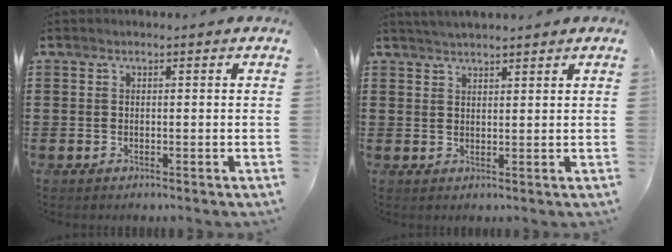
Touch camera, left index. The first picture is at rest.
{"total": 2.2, "force": [2.1, -0.1, 0.3], "torque": [-0.011, 0.002, 0.041]}